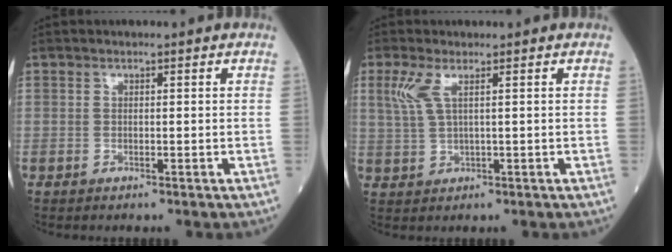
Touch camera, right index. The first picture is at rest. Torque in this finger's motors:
{"motor_torque": [0.35, 0.47, 0.26, 0.09]}